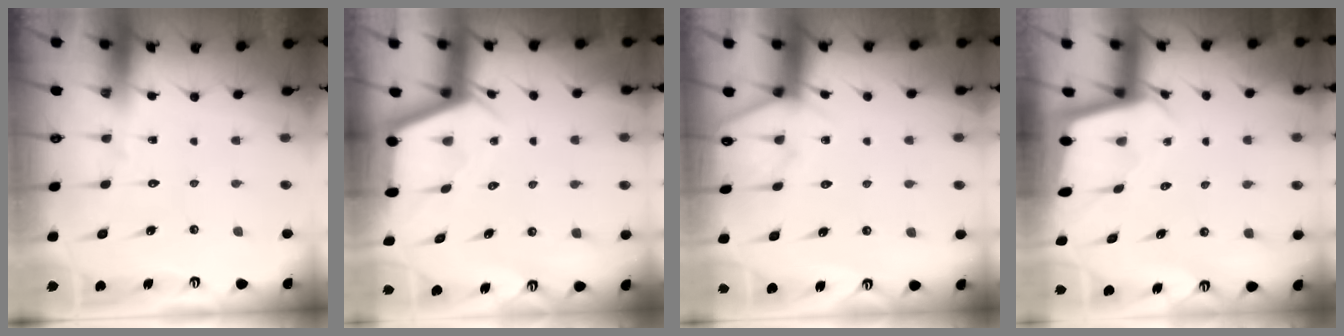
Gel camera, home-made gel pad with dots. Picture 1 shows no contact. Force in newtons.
{"total": 2.9, "press": 2.9, "slide": 0.3}
{"total": 5.2, "press": 5.1, "slide": 0.6}
{"total": 1.8, "press": 1.8, "slide": 0.1}